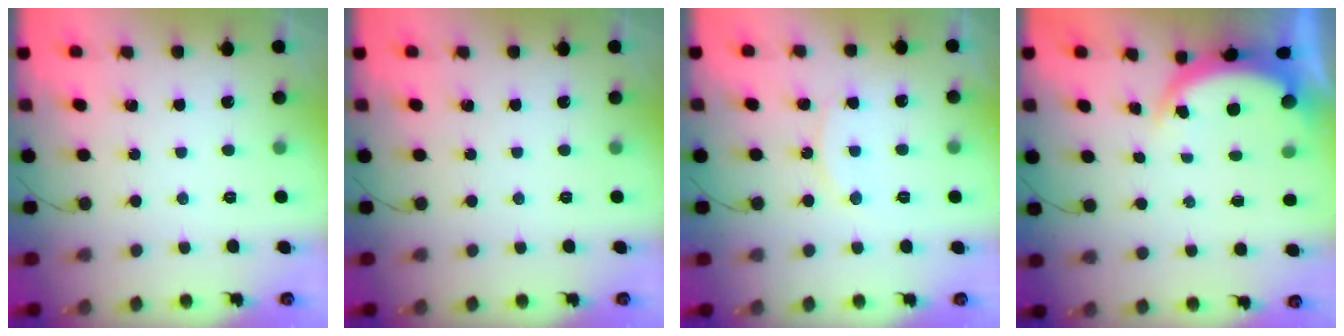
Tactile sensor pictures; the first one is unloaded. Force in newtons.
{"total": 0.0}
{"total": 8.8, "press": 8.8, "slide": 0.6}
{"total": 4.9, "press": 4.8, "slide": 1.0}